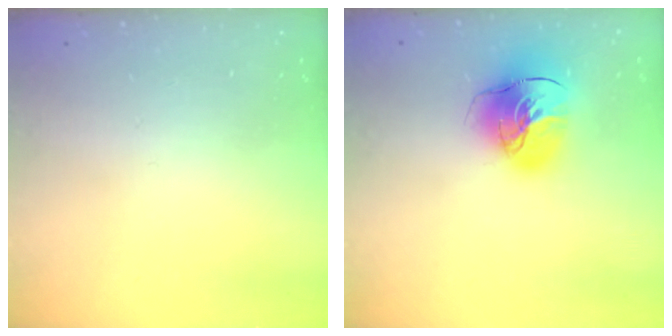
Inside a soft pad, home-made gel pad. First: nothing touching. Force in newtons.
{"total": 18.0, "press": 17.9, "slide": 2.5}